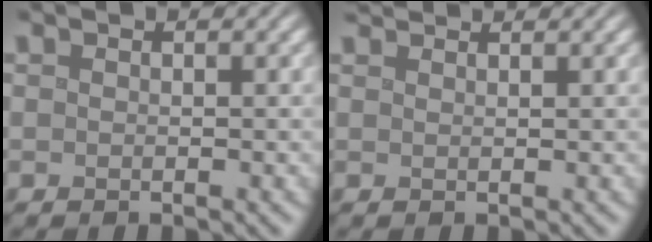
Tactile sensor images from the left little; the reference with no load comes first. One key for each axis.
{"total": 2.2, "fx": 2.1, "fy": 0.3, "fz": 0.7, "tx": -0.009, "ty": 0.002, "tz": 0.025}